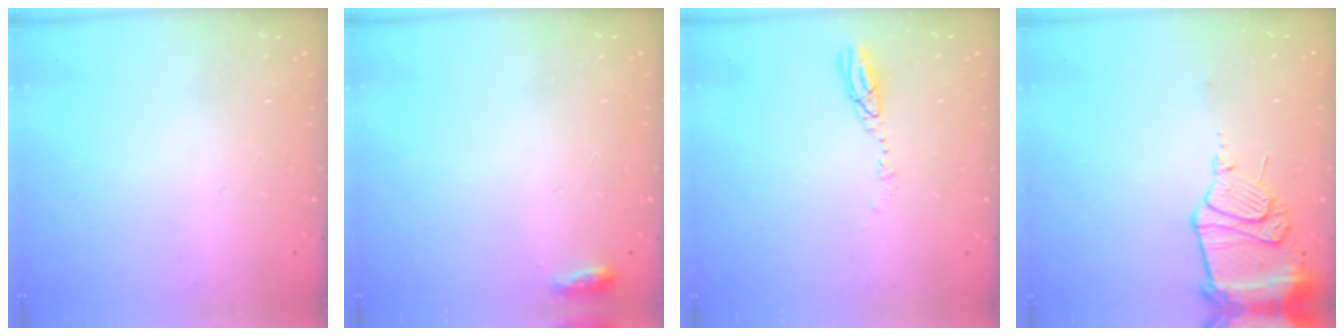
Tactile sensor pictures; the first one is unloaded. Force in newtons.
{"total": 3.7, "press": 3.6, "slide": 1.2}
{"total": 4.4, "press": 4.4, "slide": 0.4}
{"total": 13.3, "press": 13.2, "slide": 1.4}